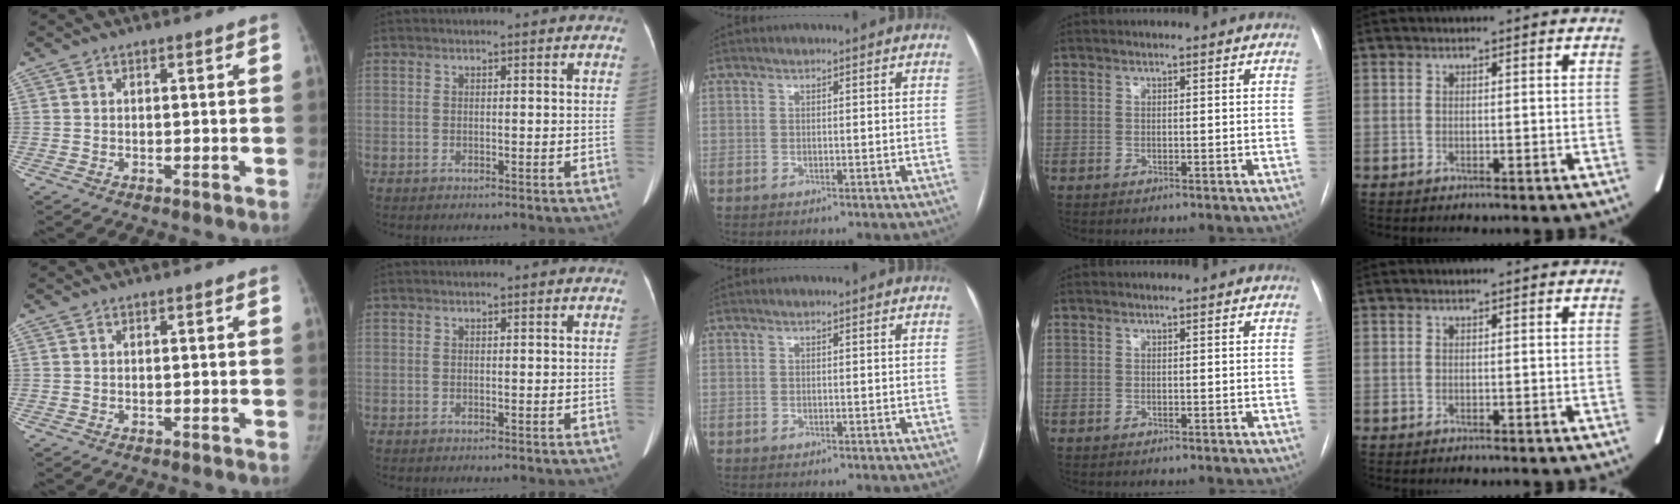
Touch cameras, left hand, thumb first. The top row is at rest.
{}